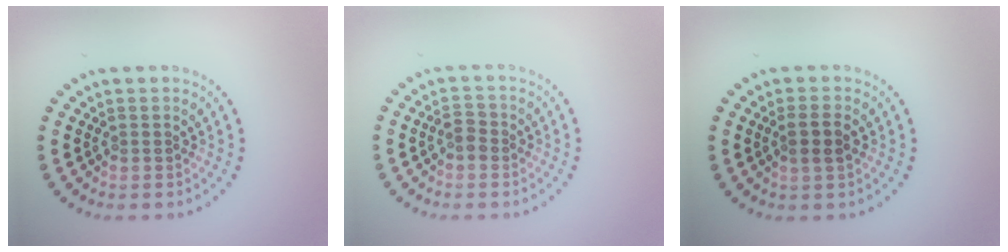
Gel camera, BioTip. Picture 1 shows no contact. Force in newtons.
{"total": 1.5, "press": 1.5, "slide": 0.2}
{"total": 1.9, "press": 1.8, "slide": 0.7}